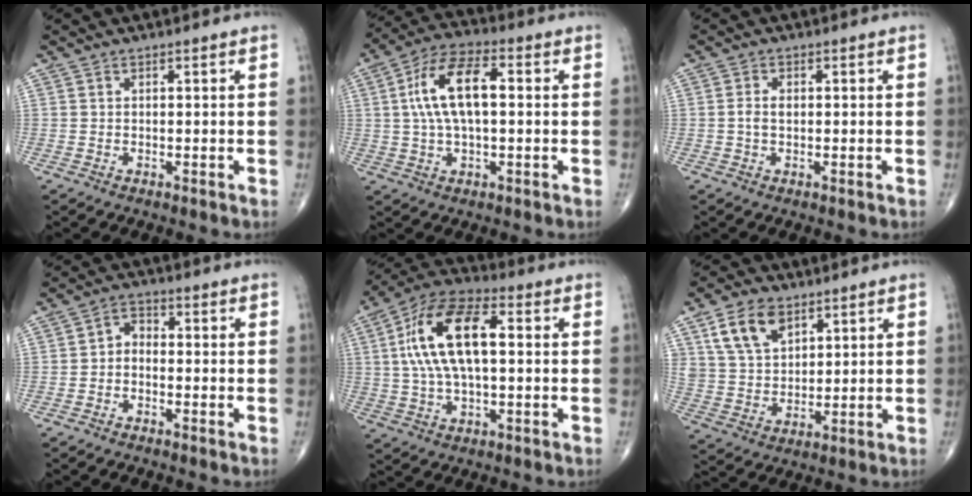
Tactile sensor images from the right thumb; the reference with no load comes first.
{"total": 12.7, "force": [1.6, 5.8, 11.2], "torque": [-0.214, 0.025, 0.025]}
{"total": 2.0, "force": [0.0, 1.1, 1.6], "torque": [-0.035, 0.004, -0.004]}
{"total": 3.3, "force": [-0.8, 2.4, 2.1], "torque": [-0.022, 0.020, -0.028]}
{"total": 16.4, "force": [2.3, 7.6, 14.4], "torque": [-0.277, 0.029, 0.038]}
{"total": 10.2, "force": [5.4, 6.4, 5.8], "torque": [-0.090, -0.020, 0.108]}